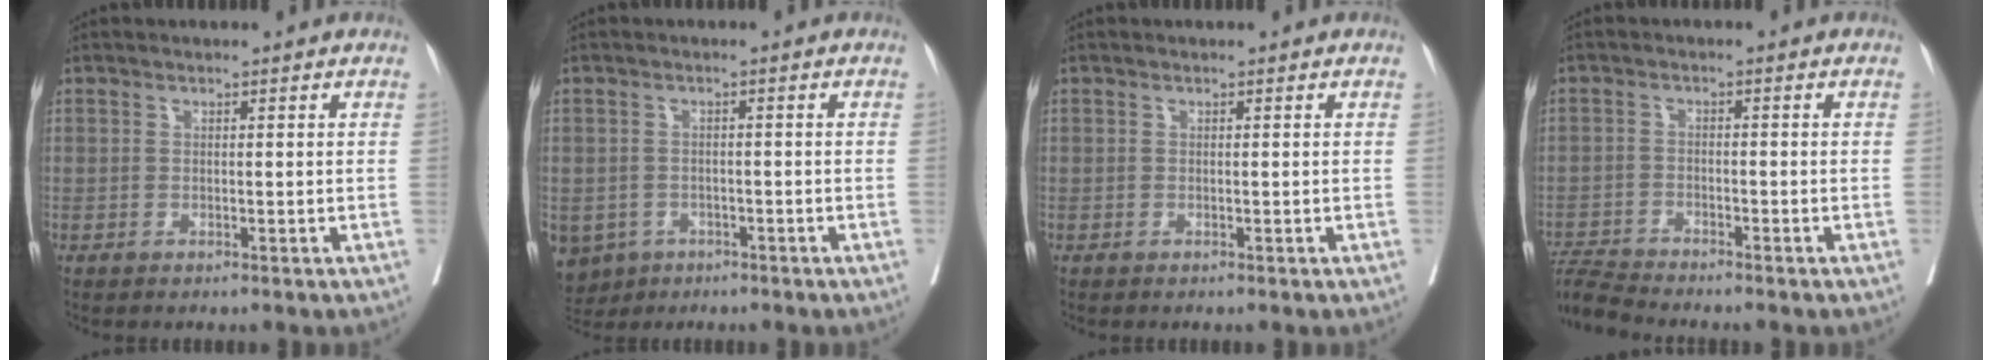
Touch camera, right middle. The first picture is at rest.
{"total": 8.0, "force": [-4.4, 6.2, 2.2], "torque": [-0.060, -0.003, -0.064]}
{"total": 0.0}
{"total": 5.3, "force": [-5.1, -1.2, 0.4], "torque": [-0.011, -0.007, -0.097]}